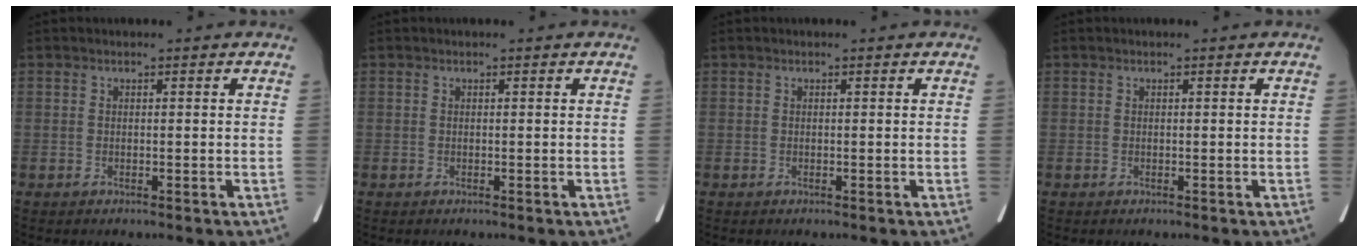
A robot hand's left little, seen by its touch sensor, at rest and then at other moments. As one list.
[{"total": 0.0}, {"total": 0.0}, {"total": 0.0}]